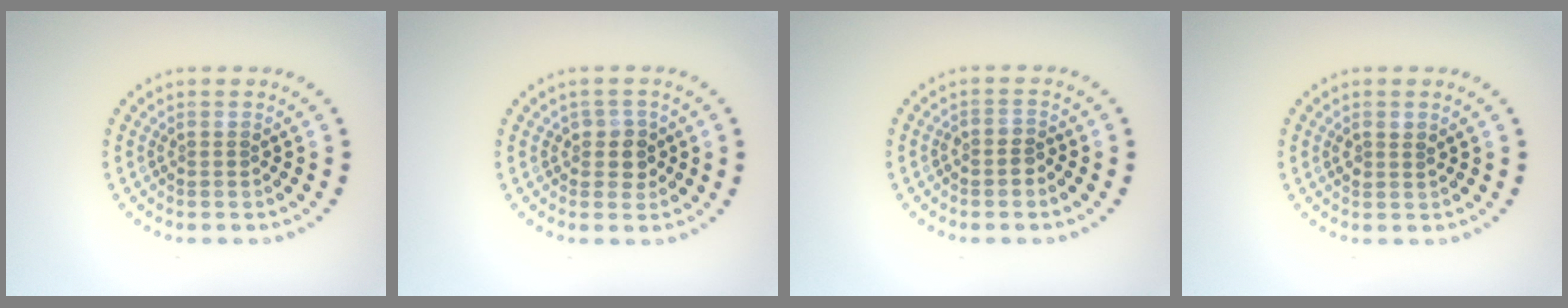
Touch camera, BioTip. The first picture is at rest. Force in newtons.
{"total": 1.9, "press": 1.7, "slide": 0.8}
{"total": 1.1, "press": 0.9, "slide": 0.5}
{"total": 1.2, "press": 1.1, "slide": 0.4}